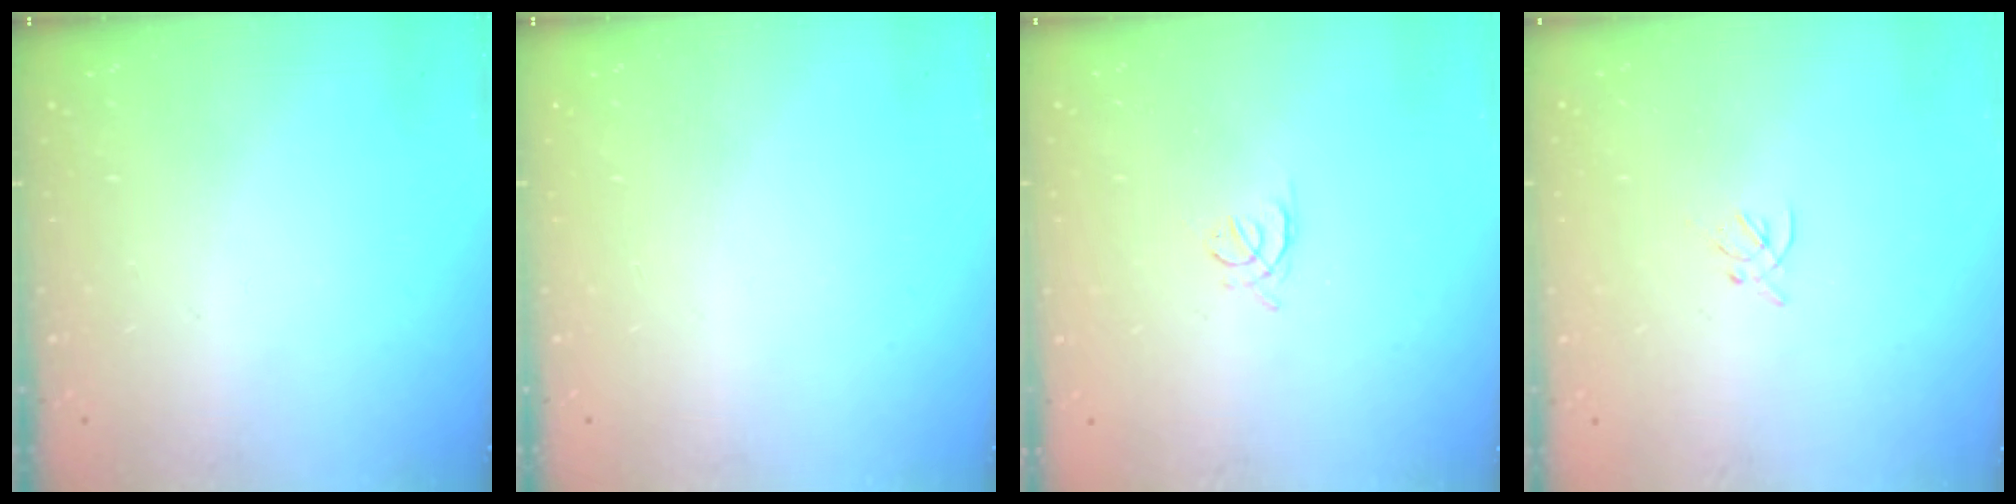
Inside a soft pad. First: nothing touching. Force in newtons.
{"total": 0.0}
{"total": 2.4, "press": 2.3, "slide": 0.6}
{"total": 1.2, "press": 1.1, "slide": 0.5}